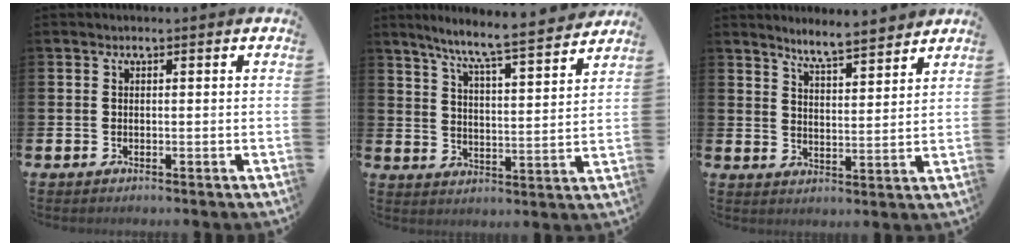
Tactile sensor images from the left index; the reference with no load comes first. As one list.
[{"total": 7.9, "force": [7.3, -0.3, 3.0], "torque": [-0.079, -0.055, 0.123]}, {"total": 5.8, "force": [5.7, 0.2, 1.2], "torque": [-0.039, -0.036, 0.100]}]